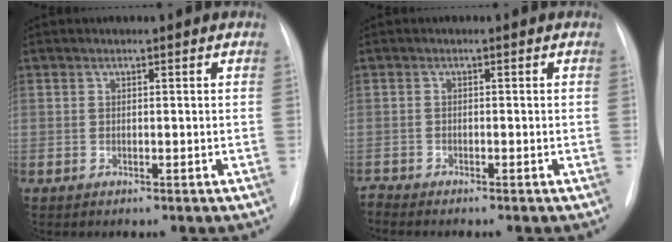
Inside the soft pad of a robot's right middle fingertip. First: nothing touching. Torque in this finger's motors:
{"motor_torque": [-0.27, 0.05, -0.01, -0.01]}